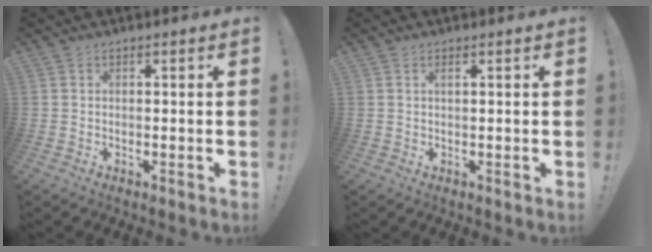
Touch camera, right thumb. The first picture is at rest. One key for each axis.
{"total": 1.0, "fx": 0.4, "fy": 0.1, "fz": 0.9, "tx": -0.018, "ty": 0.001, "tz": 0.006}